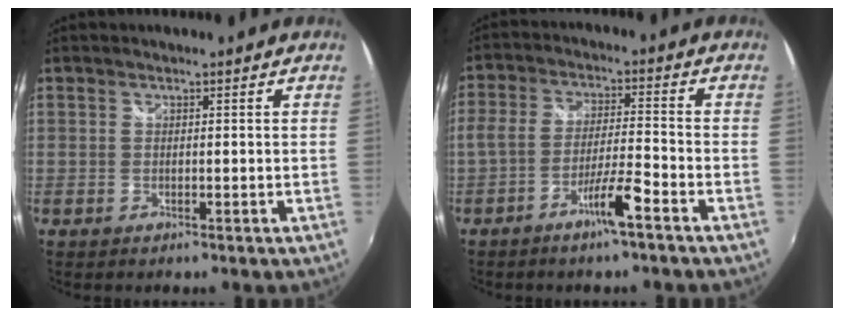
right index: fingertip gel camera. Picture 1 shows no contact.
{"total": 7.1, "force": [-4.4, 0.0, 5.6], "torque": [-0.112, 0.000, -0.080]}